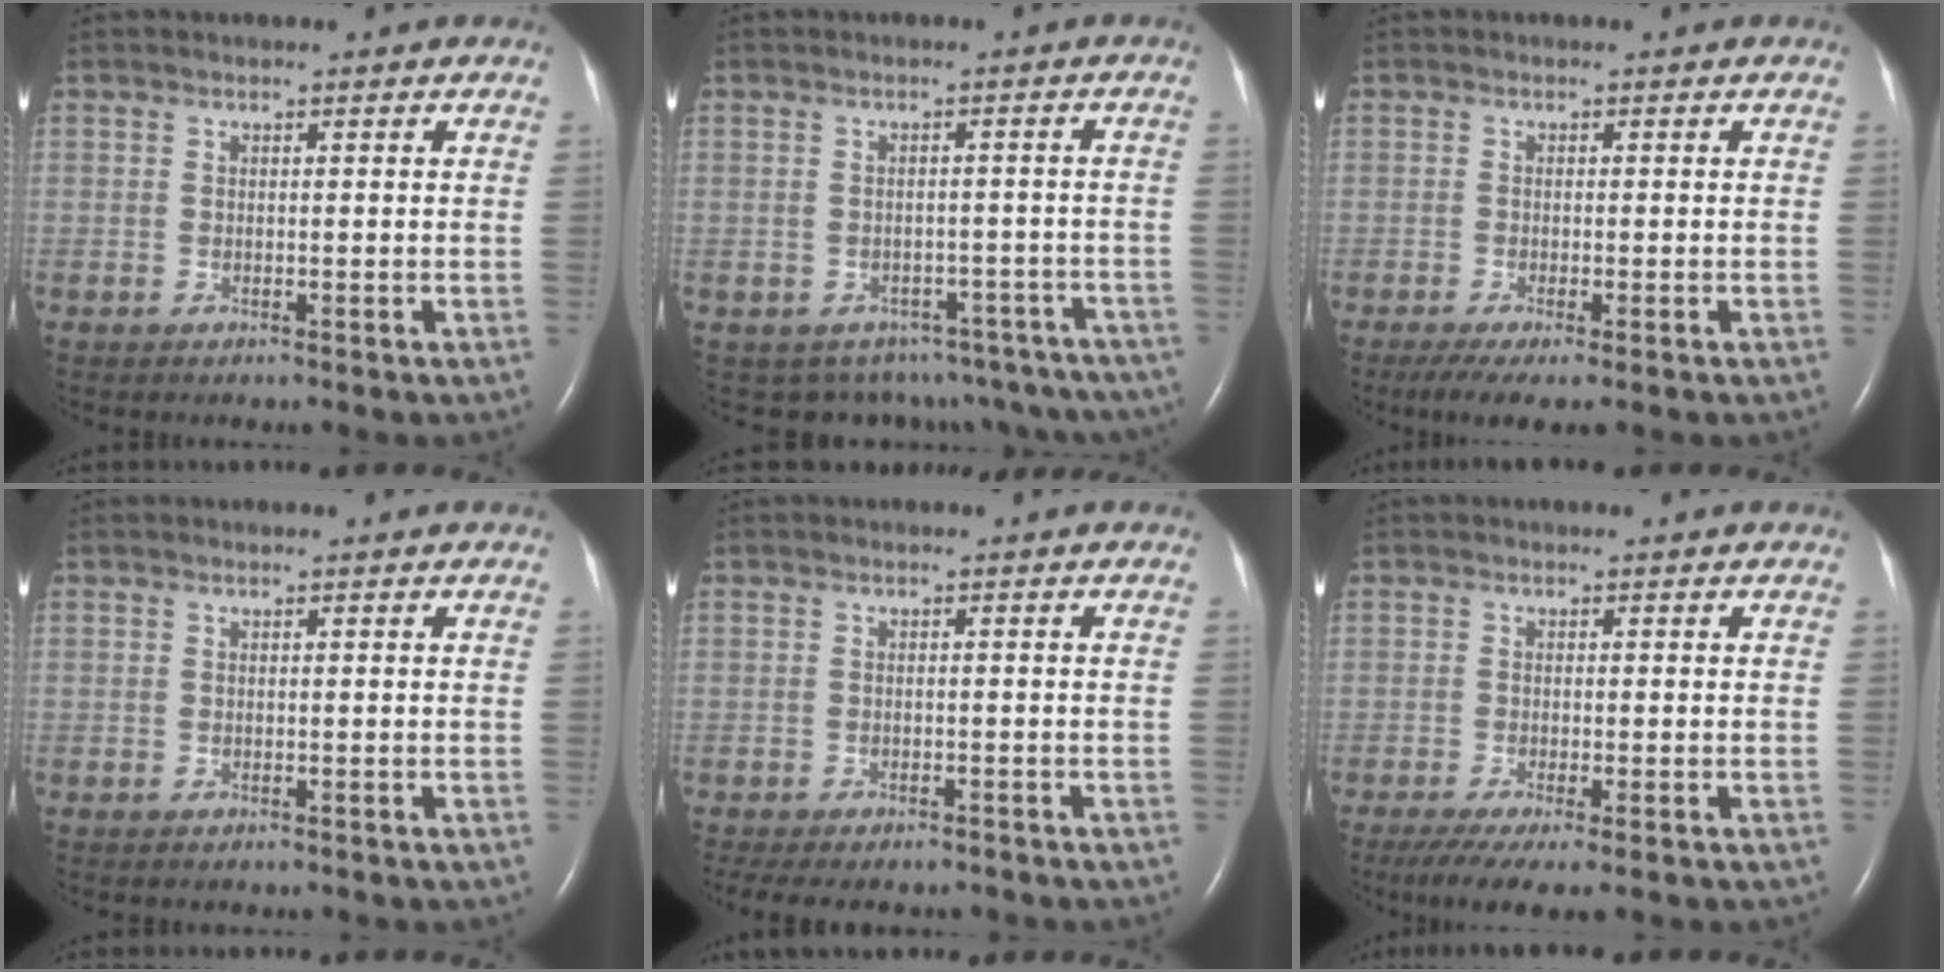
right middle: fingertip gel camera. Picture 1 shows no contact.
{"total": 15.6, "force": [-12.0, 8.8, 4.3], "torque": [-0.059, 0.030, -0.117]}
{"total": 4.8, "force": [-3.0, 0.8, 3.7], "torque": [-0.065, -0.018, -0.050]}
{"total": 0.0}
{"total": 10.5, "force": [-9.0, 3.4, 4.2], "torque": [-0.080, -0.009, -0.114]}
{"total": 6.0, "force": [-4.0, 0.8, 4.4], "torque": [-0.076, -0.019, -0.067]}